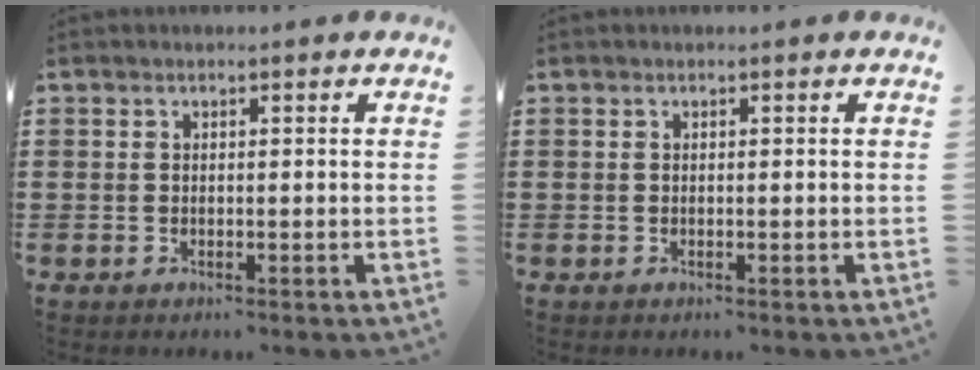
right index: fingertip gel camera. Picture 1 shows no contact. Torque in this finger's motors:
{"motor_torque": [-0.01, 0.02, 0.00, 0.00]}